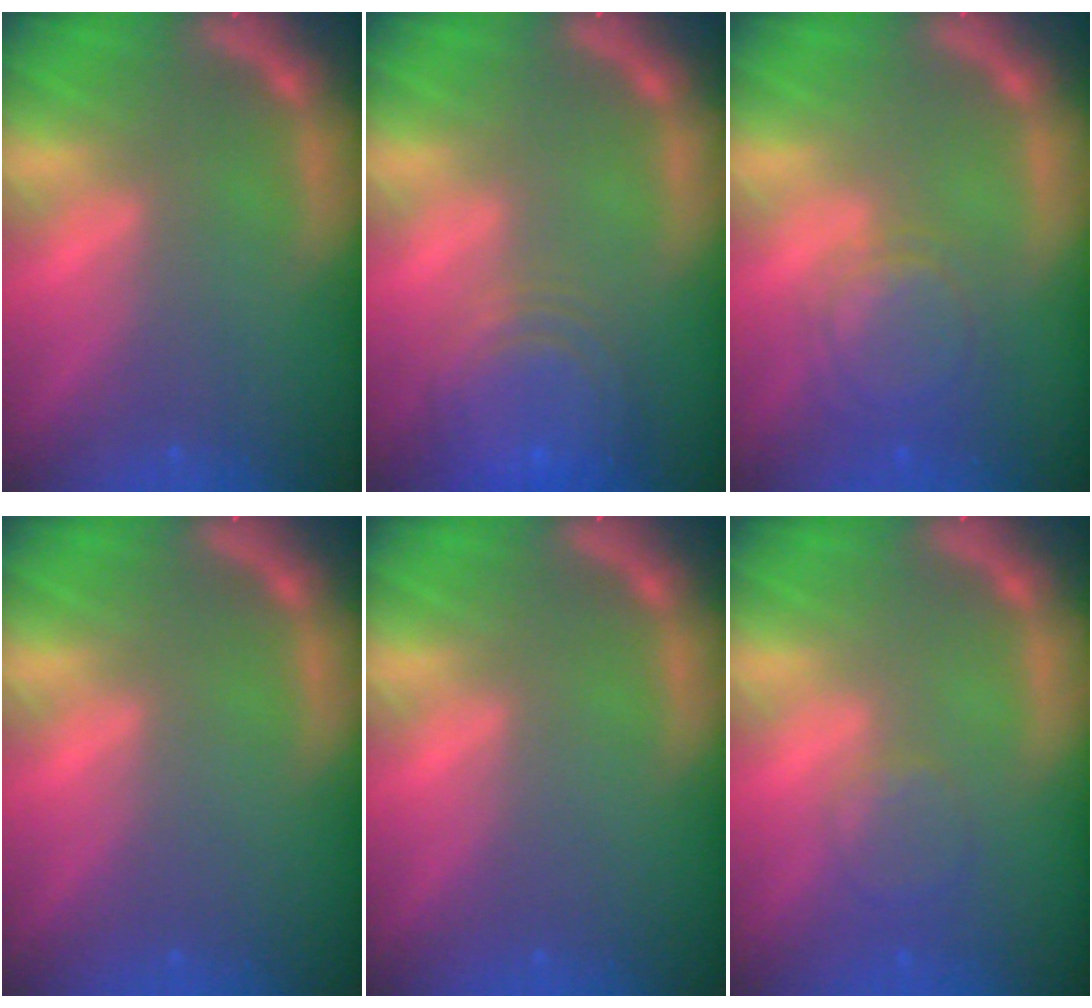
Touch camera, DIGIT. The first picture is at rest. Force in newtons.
{"total": 8.5}
{"total": 5.1}
{"total": 0.0}
{"total": 0.0}
{"total": 2.4}